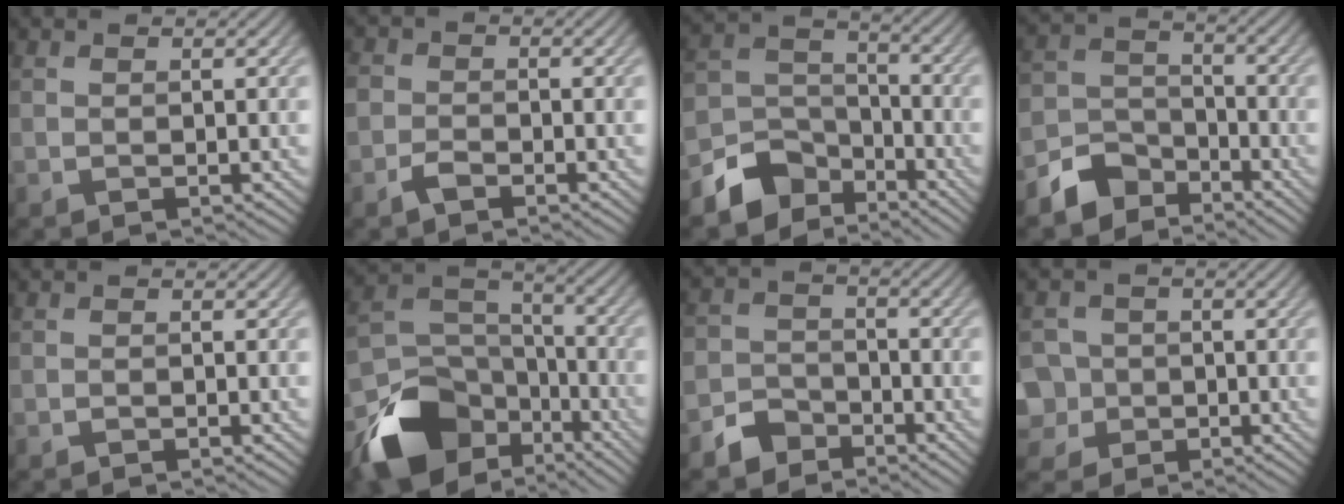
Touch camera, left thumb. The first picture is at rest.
{"total": 1.9, "force": [-1.3, 1.1, 0.8], "torque": [-0.017, 0.005, -0.034]}
{"total": 9.2, "force": [-6.4, 5.7, 3.2], "torque": [-0.076, -0.011, -0.131]}
{"total": 7.4, "force": [-5.3, 4.8, 2.2], "torque": [-0.054, -0.006, -0.116]}
{"total": 0.0}
{"total": 14.8, "force": [-8.1, 9.5, 7.9], "torque": [-0.190, -0.044, -0.140]}
{"total": 4.9, "force": [-3.5, 3.3, 1.2], "torque": [-0.028, 0.004, -0.080]}
{"total": 6.3, "force": [-1.5, 6.0, 1.5], "torque": [-0.056, -0.005, -0.054]}